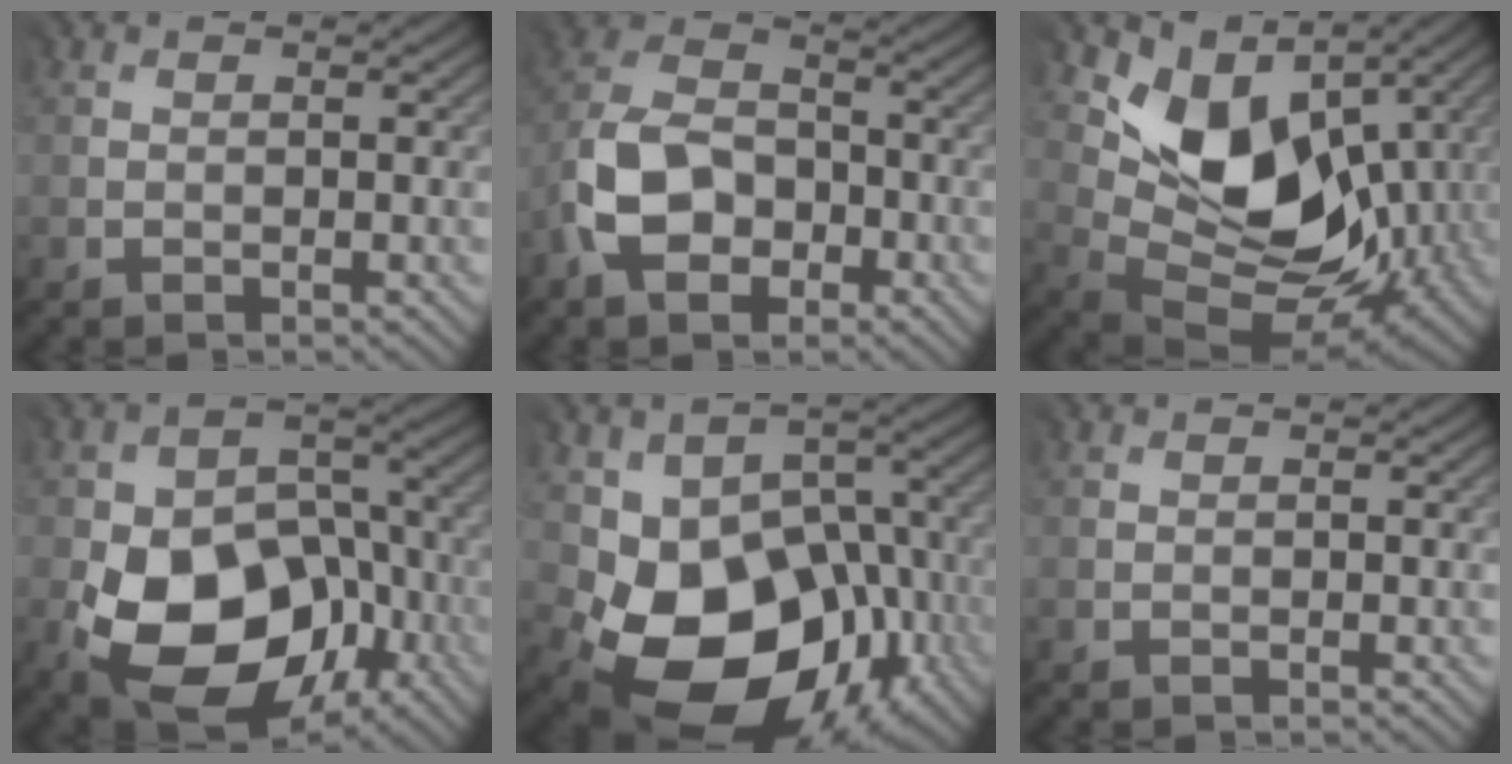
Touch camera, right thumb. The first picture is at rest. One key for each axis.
{"total": 8.5, "fx": -3.6, "fy": 5.8, "fz": 5.0, "tx": -0.116, "ty": -0.003, "tz": -0.082}
{"total": 12.1, "fx": 3.1, "fy": 8.6, "fz": 8.0, "tx": -0.125, "ty": -0.012, "tz": 0.070}
{"total": 14.5, "fx": -5.6, "fy": 10.0, "fz": 8.9, "tx": -0.146, "ty": -0.048, "tz": -0.087}
{"total": 12.9, "fx": -3.8, "fy": 9.8, "fz": 7.5, "tx": -0.108, "ty": -0.043, "tz": -0.057}
{"total": 0.0}